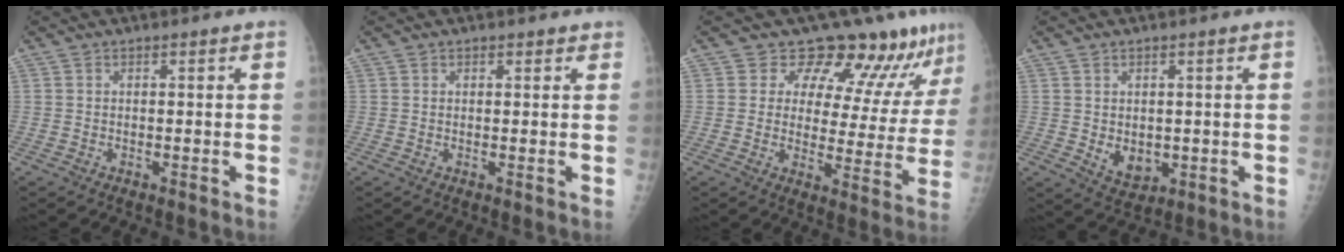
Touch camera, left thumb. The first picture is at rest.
{"total": 1.1, "force": [0.8, 0.7, 0.1], "torque": [0.014, -0.004, 0.006]}
{"total": 12.9, "force": [11.6, 4.4, 3.6], "torque": [-0.007, -0.082, 0.138]}
{"total": 4.8, "force": [-0.2, 3.7, 3.1], "torque": [-0.033, -0.011, 0.015]}